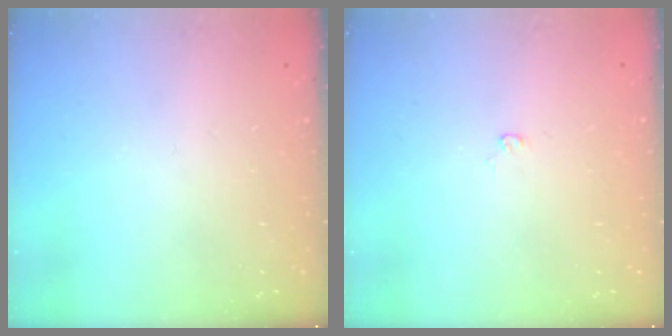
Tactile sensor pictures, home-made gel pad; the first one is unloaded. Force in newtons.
{"total": 3.2, "press": 3.2, "slide": 0.3}